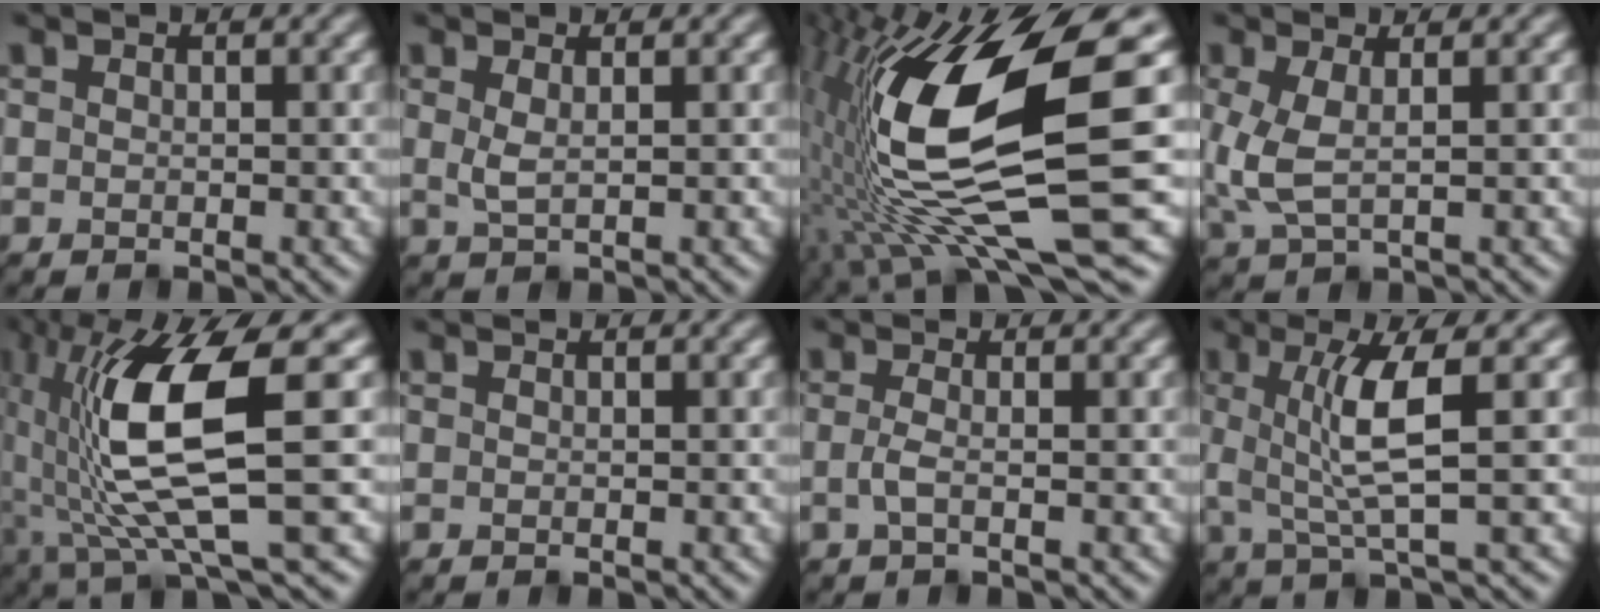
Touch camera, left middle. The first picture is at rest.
{"total": 1.4, "force": [0.4, 0.4, 1.3], "torque": [-0.031, -0.003, 0.011]}
{"total": 15.9, "force": [1.3, 5.1, 15.0], "torque": [-0.283, -0.011, 0.032]}
{"total": 3.4, "force": [0.3, 1.5, 3.1], "torque": [-0.084, -0.003, 0.007]}
{"total": 11.2, "force": [1.2, 2.9, 10.8], "torque": [-0.200, -0.006, 0.029]}
{"total": 0.0}
{"total": 1.5, "force": [-0.3, 0.4, 1.4], "torque": [-0.032, -0.004, -0.010]}
{"total": 5.2, "force": [0.7, 0.8, 5.1], "torque": [-0.109, 0.002, 0.018]}